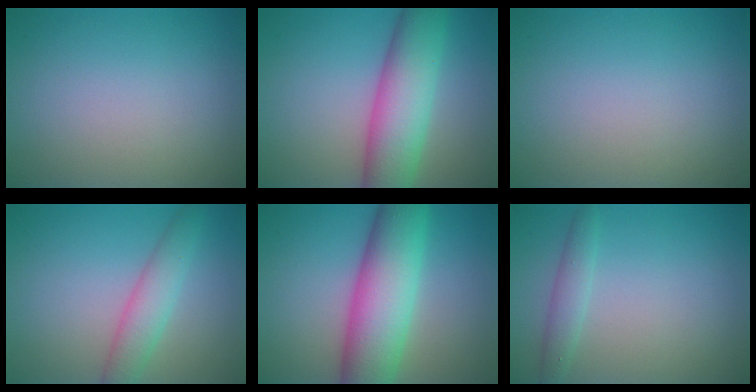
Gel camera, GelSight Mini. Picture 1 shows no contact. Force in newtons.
{"total": 8.3, "press": 8.3, "slide": 0.1}
{"total": 0.0}
{"total": 3.3, "press": 3.3, "slide": 0.1}
{"total": 10.0, "press": 10.0, "slide": 0.3}
{"total": 1.8, "press": 1.8, "slide": 0.1}